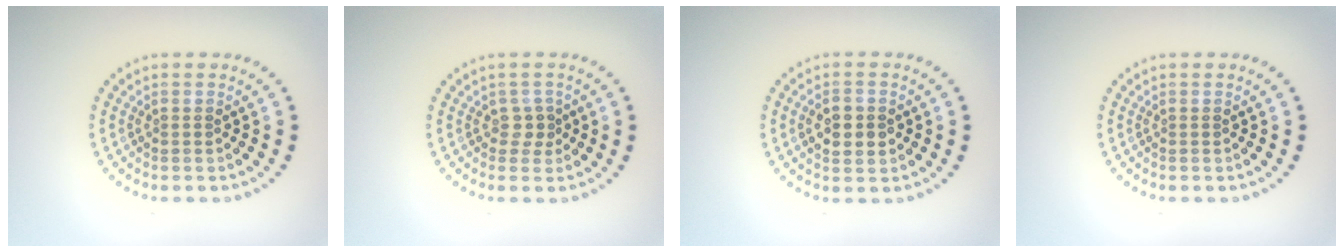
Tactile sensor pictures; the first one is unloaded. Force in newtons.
{"total": 1.2, "press": 1.0, "slide": 0.7}
{"total": 2.8, "press": 2.8, "slide": 0.1}
{"total": 0.0}